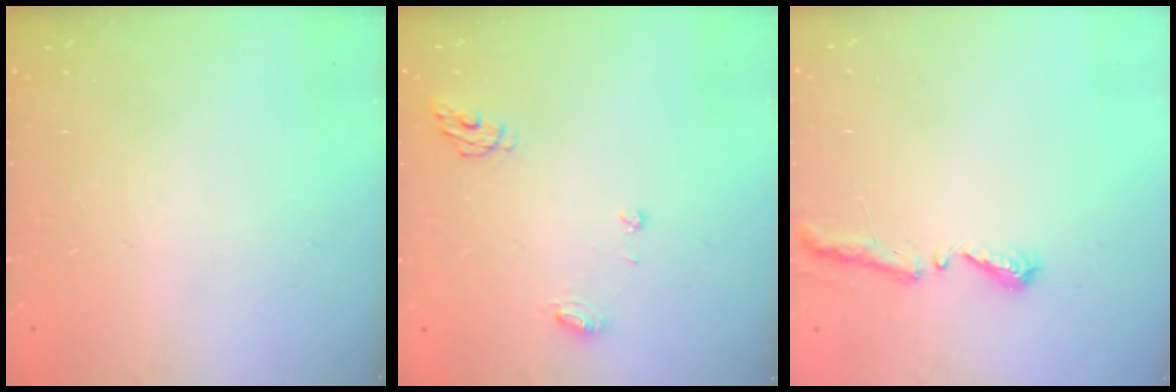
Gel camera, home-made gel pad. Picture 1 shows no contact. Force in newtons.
{"total": 6.0, "press": 6.0, "slide": 0.7}
{"total": 5.1, "press": 5.0, "slide": 0.6}